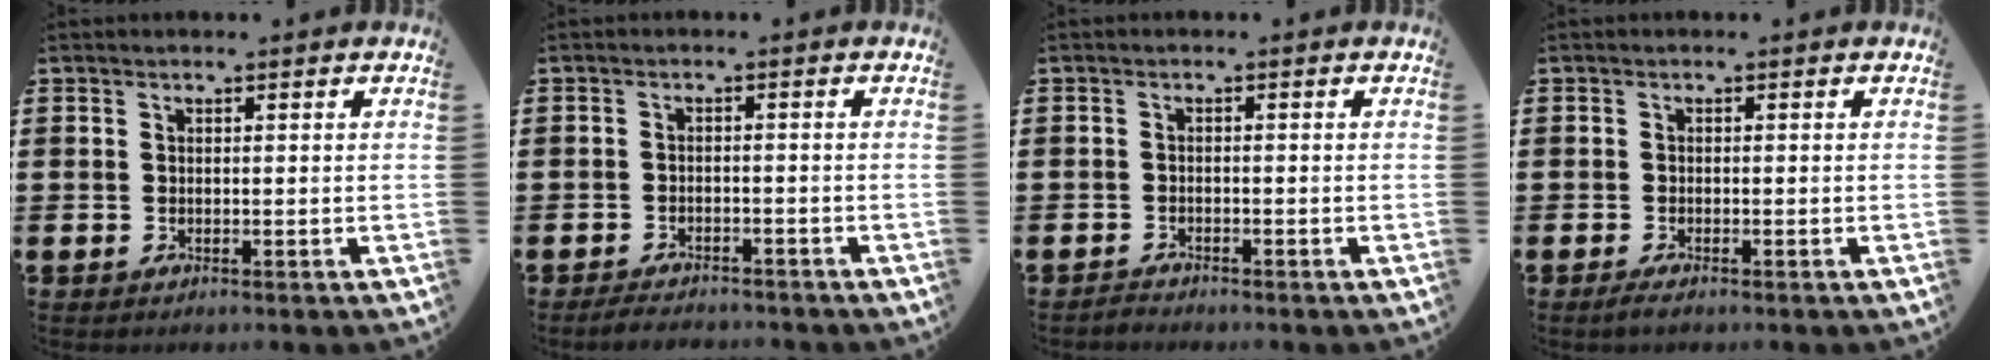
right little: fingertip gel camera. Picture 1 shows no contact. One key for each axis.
{"total": 1.8, "fx": -1.8, "fy": 0.2, "fz": 0.3, "tx": -0.009, "ty": 0.004, "tz": -0.038}
{"total": 1.0, "fx": -1.0, "fy": 0.0, "fz": -0.1, "tx": -0.002, "ty": 0.001, "tz": -0.021}
{"total": 0.9, "fx": -0.5, "fy": 0.2, "fz": 0.8, "tx": -0.014, "ty": -0.003, "tz": -0.008}